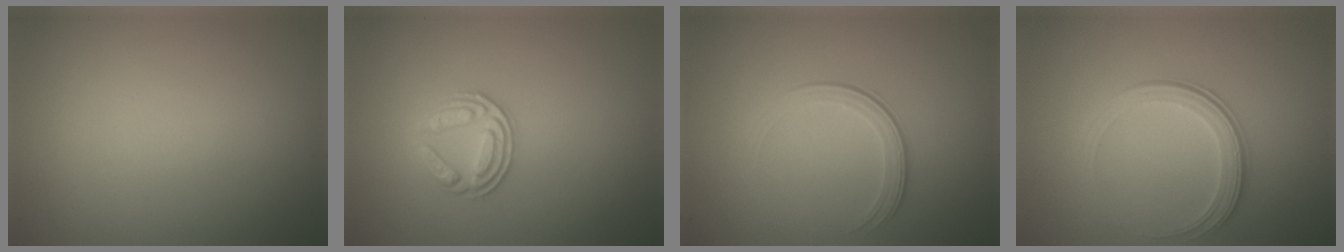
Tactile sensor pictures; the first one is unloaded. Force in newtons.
{"total": 3.0, "press": 2.5, "slide": 1.6}
{"total": 1.9, "press": 1.3, "slide": 1.5}
{"total": 2.5, "press": 1.9, "slide": 1.7}